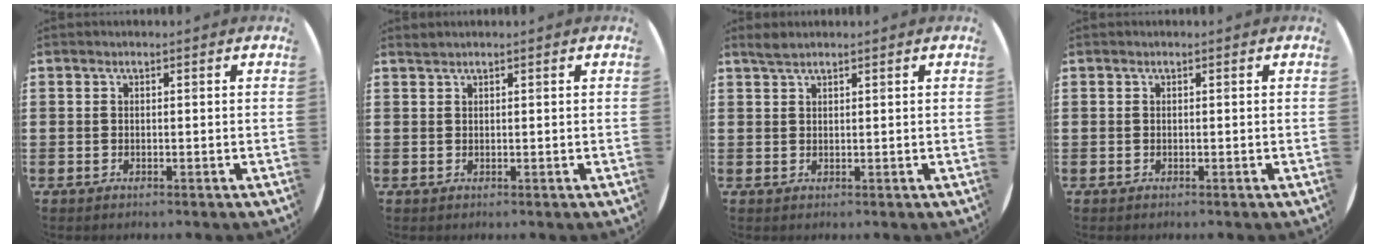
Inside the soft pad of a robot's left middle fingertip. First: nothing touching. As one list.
[{"total": 0.5, "force": [0.5, -0.1, 0.0], "torque": [0.000, -0.001, 0.011]}, {"total": 1.5, "force": [1.4, 0.2, 0.5], "torque": [-0.013, 0.002, 0.025]}, {"total": 0.0}]